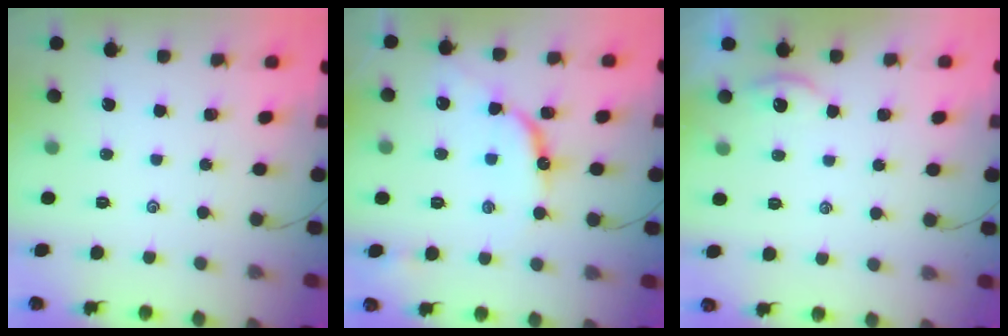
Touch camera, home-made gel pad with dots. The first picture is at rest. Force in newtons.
{"total": 10.3, "press": 10.2, "slide": 1.0}
{"total": 2.2, "press": 2.2, "slide": 0.3}